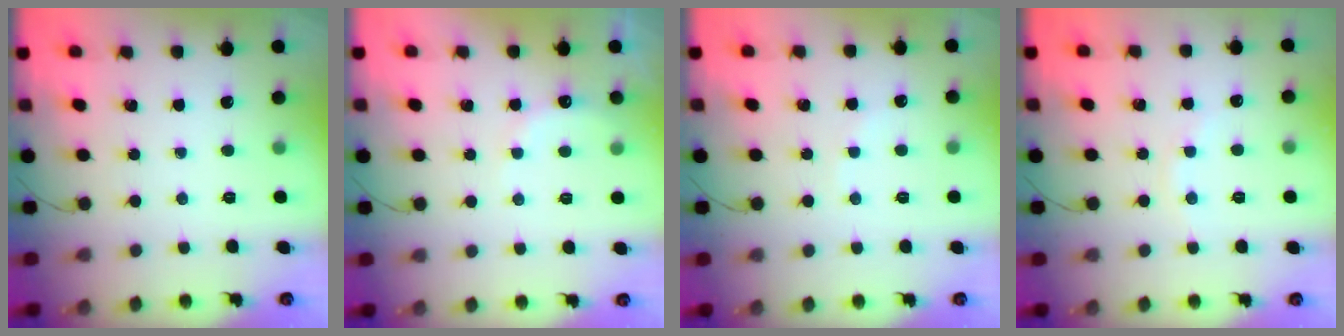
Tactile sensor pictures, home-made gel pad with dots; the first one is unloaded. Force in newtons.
{"total": 7.4, "press": 7.2, "slide": 1.4}
{"total": 2.7, "press": 2.6, "slide": 0.5}
{"total": 4.8, "press": 4.6, "slide": 1.4}